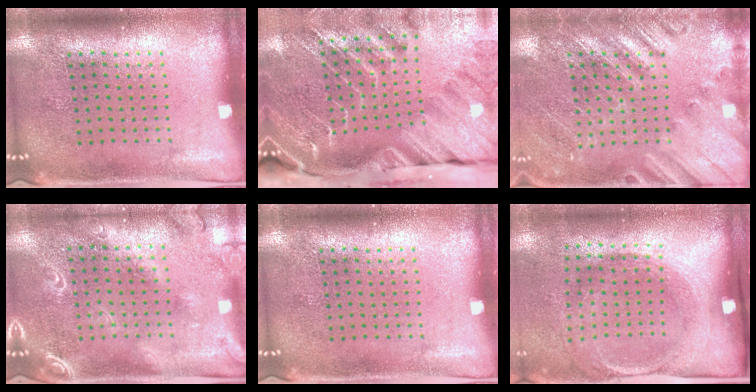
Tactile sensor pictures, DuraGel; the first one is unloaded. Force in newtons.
{"total": 4.3, "press": 3.2, "slide": 2.8}
{"total": 2.4, "press": 2.4, "slide": 0.3}
{"total": 2.1, "press": 1.9, "slide": 0.7}
{"total": 0.0}
{"total": 1.7, "press": 1.2, "slide": 1.1}